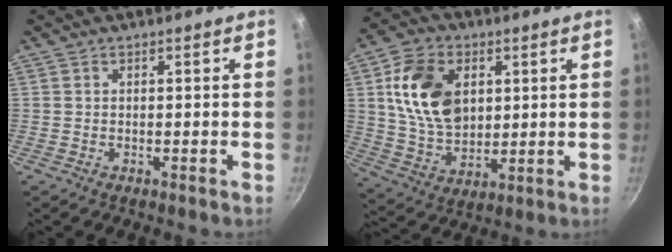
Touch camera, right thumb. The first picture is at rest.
{"total": 15.9, "force": [3.9, 11.1, 10.8], "torque": [-0.174, -0.007, 0.077]}